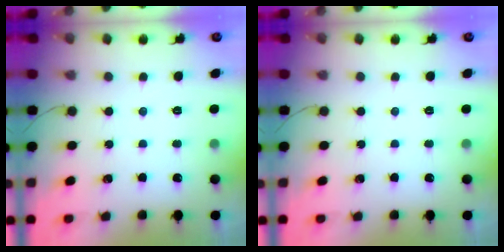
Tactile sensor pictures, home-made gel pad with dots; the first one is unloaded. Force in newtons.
{"total": 0.0}